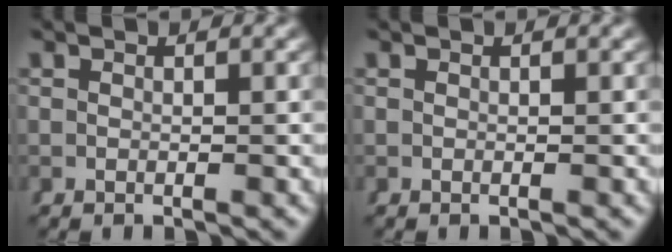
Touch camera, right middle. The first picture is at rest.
{"total": 0.0}